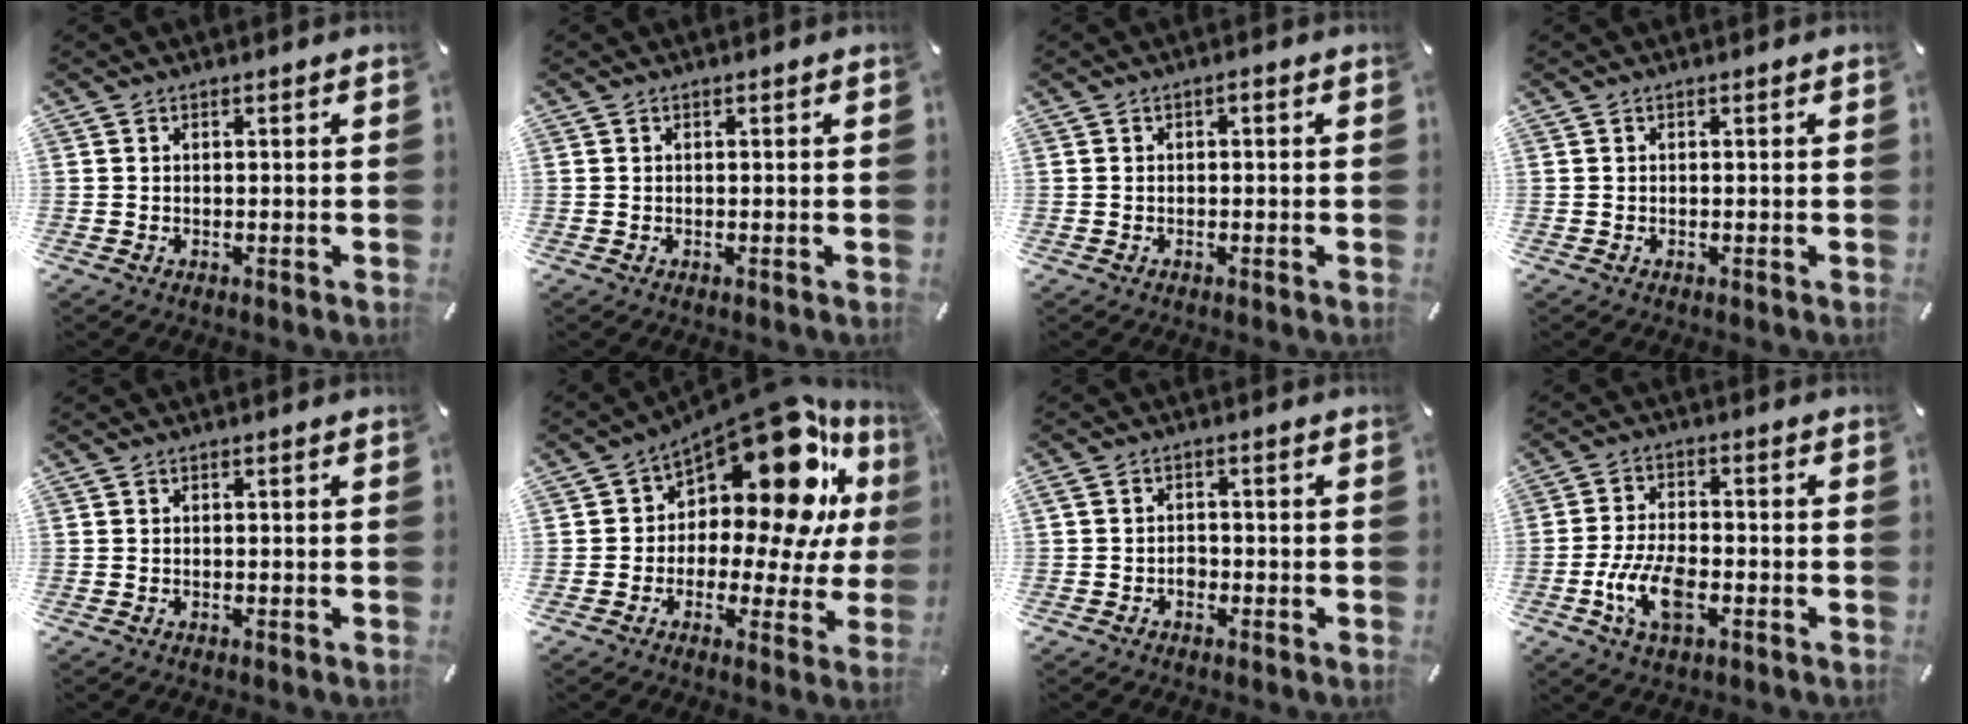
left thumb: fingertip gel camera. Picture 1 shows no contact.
{"total": 0.0}
{"total": 1.0, "force": [-0.4, 0.4, 0.8], "torque": [-0.017, 0.001, -0.007]}
{"total": 0.0}
{"total": 0.0}
{"total": 19.3, "force": [9.2, 10.0, 13.7], "torque": [-0.195, -0.085, 0.147]}
{"total": 2.2, "force": [-1.0, 1.7, 0.9], "torque": [-0.018, 0.007, -0.021]}
{"total": 9.6, "force": [-3.5, 4.9, 7.5], "torque": [-0.164, 0.003, -0.061]}